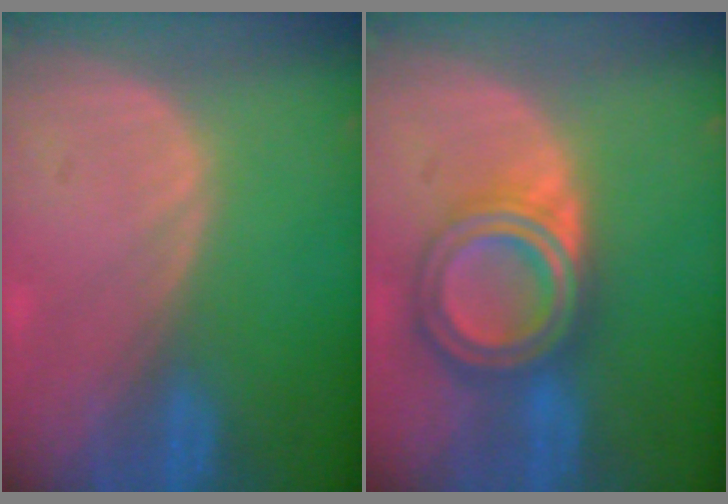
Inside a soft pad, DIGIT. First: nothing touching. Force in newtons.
{"total": 7.7, "press": 7.7, "slide": 0.5}